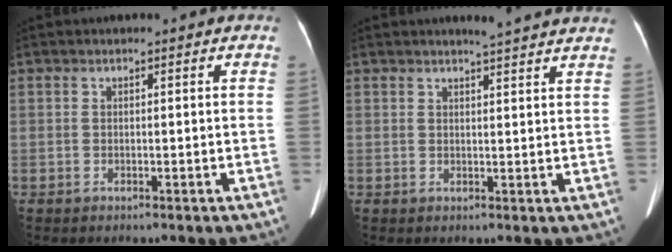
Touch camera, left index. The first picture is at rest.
{"total": 6.2, "force": [5.8, -0.2, 2.3], "torque": [-0.035, 0.005, 0.057]}